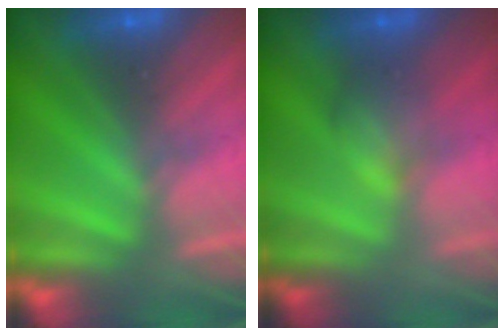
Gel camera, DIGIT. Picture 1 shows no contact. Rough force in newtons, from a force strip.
{"total": 2.0}